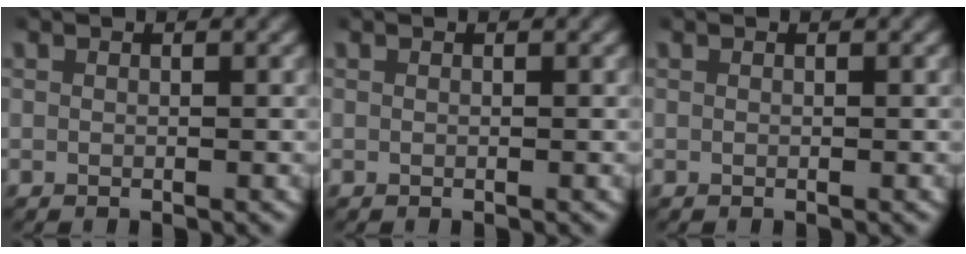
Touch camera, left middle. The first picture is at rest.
{"total": 0.0}
{"total": 0.0}